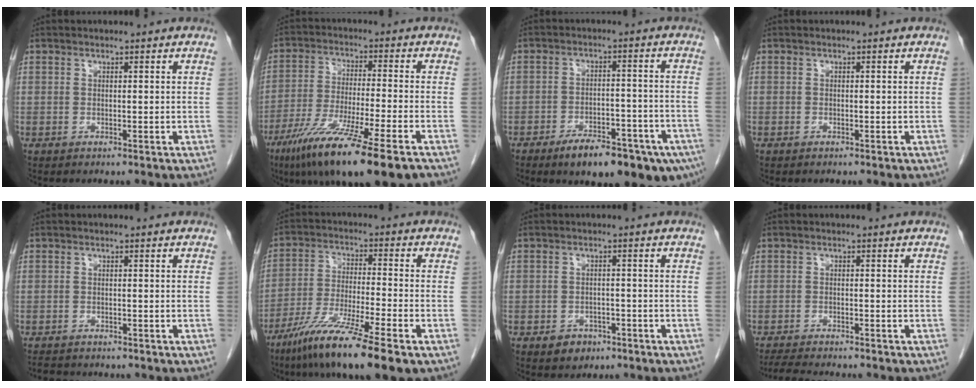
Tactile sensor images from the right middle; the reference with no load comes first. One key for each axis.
{"total": 16.8, "fx": -10.7, "fy": 0.4, "fz": 13.0, "tx": -0.216, "ty": -0.049, "tz": -0.182}
{"total": 14.5, "fx": -9.6, "fy": 4.6, "fz": 9.8, "tx": -0.090, "ty": 0.011, "tz": -0.135}
{"total": 0.0}
{"total": 3.3, "fx": -3.0, "fy": 1.0, "fz": 0.9, "tx": -0.016, "ty": -0.007, "tz": -0.044}
{"total": 13.6, "fx": -8.7, "fy": 0.5, "fz": 10.5, "tx": -0.205, "ty": -0.042, "tz": -0.156}
{"total": 3.2, "fx": -1.9, "fy": 2.4, "fz": 1.2, "tx": -0.013, "ty": 0.007, "tz": -0.019}
{"total": 5.9, "fx": -5.4, "fy": 0.3, "fz": 2.4, "tx": -0.037, "ty": -0.016, "tz": -0.087}